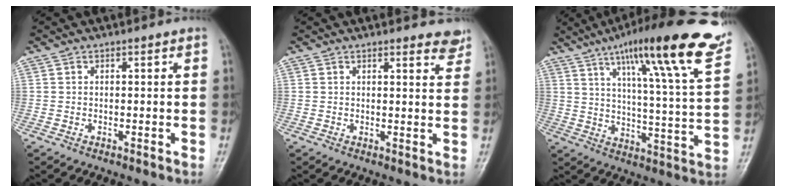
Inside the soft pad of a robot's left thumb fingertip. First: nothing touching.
{"total": 4.2, "force": [3.7, 1.2, 1.6], "torque": [-0.002, -0.022, 0.032]}
{"total": 24.5, "force": [14.8, 3.3, 19.2], "torque": [-0.267, -0.038, 0.212]}